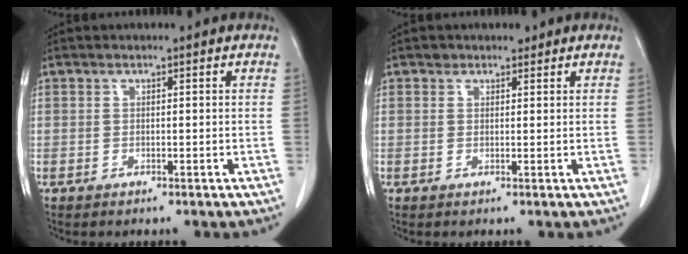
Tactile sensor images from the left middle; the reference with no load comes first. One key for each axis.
{"total": 1.3, "fx": 1.0, "fy": 0.9, "fz": 0.0, "tx": 0.006, "ty": 0.002, "tz": 0.012}